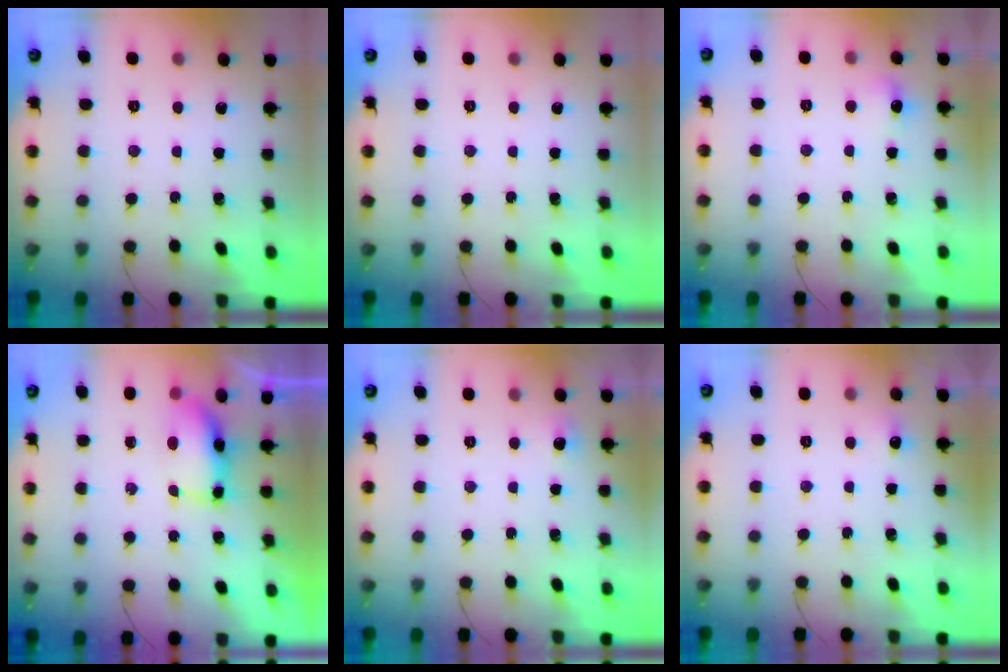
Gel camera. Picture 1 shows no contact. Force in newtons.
{"total": 0.0}
{"total": 6.4, "press": 6.2, "slide": 1.6}
{"total": 10.3, "press": 8.2, "slide": 6.2}
{"total": 4.0, "press": 3.7, "slide": 1.6}
{"total": 4.4, "press": 4.2, "slide": 1.3}